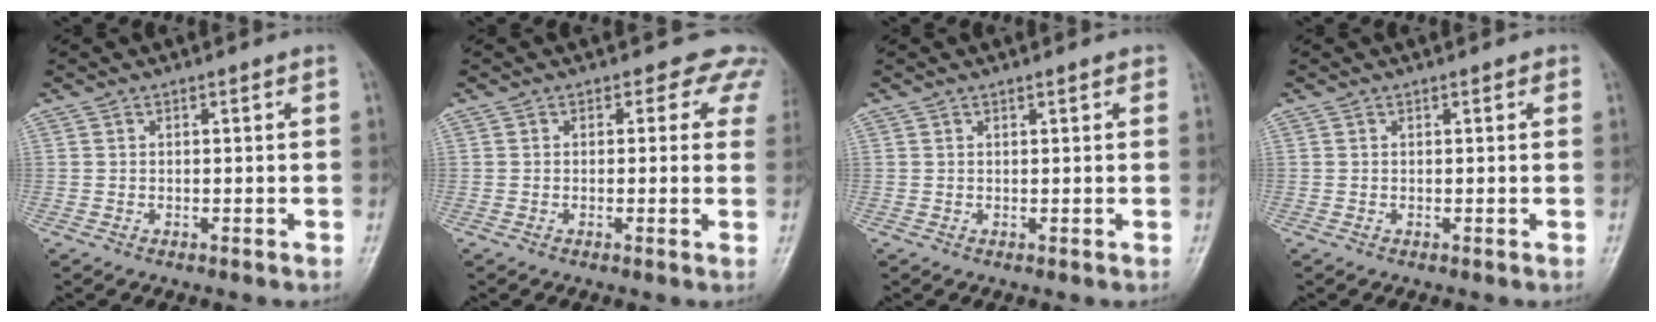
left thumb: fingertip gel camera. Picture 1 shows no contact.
{"total": 4.9, "force": [3.5, 3.3, 1.2], "torque": [0.026, -0.009, 0.011]}
{"total": 1.0, "force": [0.7, 0.3, 0.7], "torque": [-0.008, -0.001, 0.006]}
{"total": 0.8, "force": [0.4, 0.4, 0.5], "torque": [-0.005, -0.001, 0.002]}